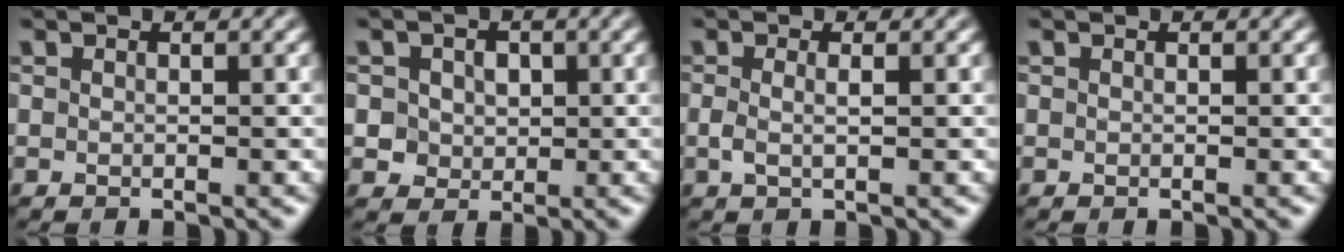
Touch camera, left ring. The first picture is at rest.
{"total": 3.1, "force": [0.6, 2.8, 1.4], "torque": [-0.018, 0.008, 0.008]}
{"total": 1.2, "force": [0.0, 0.3, 1.2], "torque": [-0.027, -0.001, -0.002]}
{"total": 0.0}